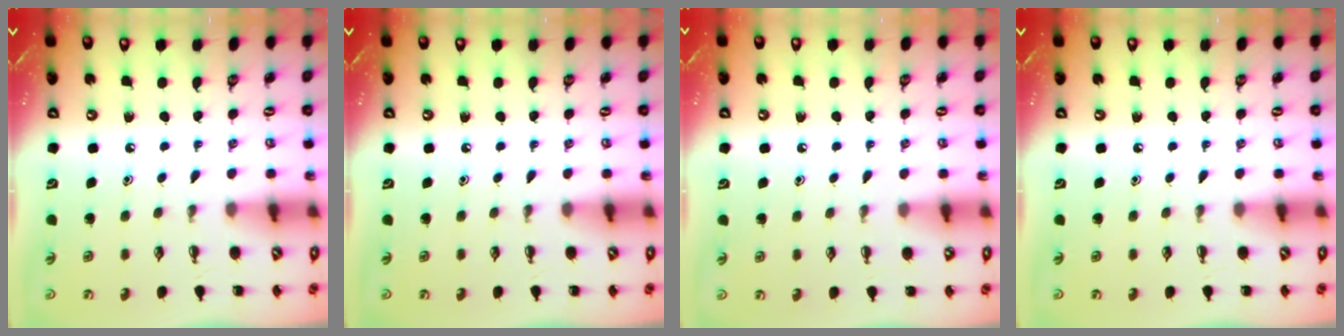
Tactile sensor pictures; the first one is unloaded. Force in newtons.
{"total": 0.0}
{"total": 3.9, "press": 3.6, "slide": 1.4}
{"total": 0.0}